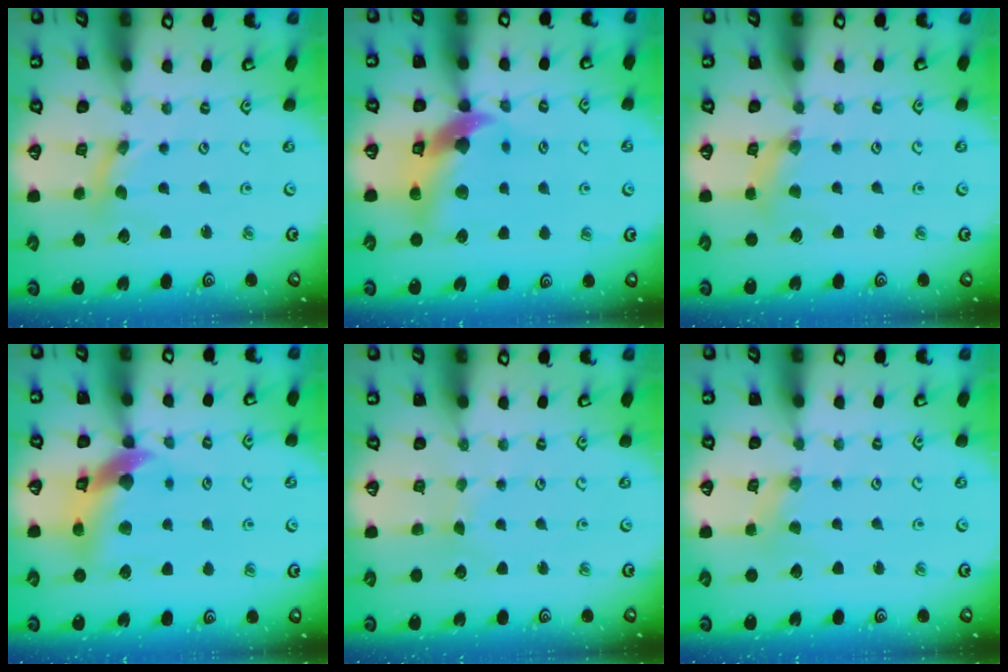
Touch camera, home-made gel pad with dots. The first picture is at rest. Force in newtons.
{"total": 12.6, "press": 12.5, "slide": 1.6}
{"total": 3.7, "press": 3.6, "slide": 0.5}
{"total": 11.0, "press": 10.8, "slide": 1.7}
{"total": 1.2, "press": 1.2, "slide": 0.2}
{"total": 1.2, "press": 1.2, "slide": 0.2}